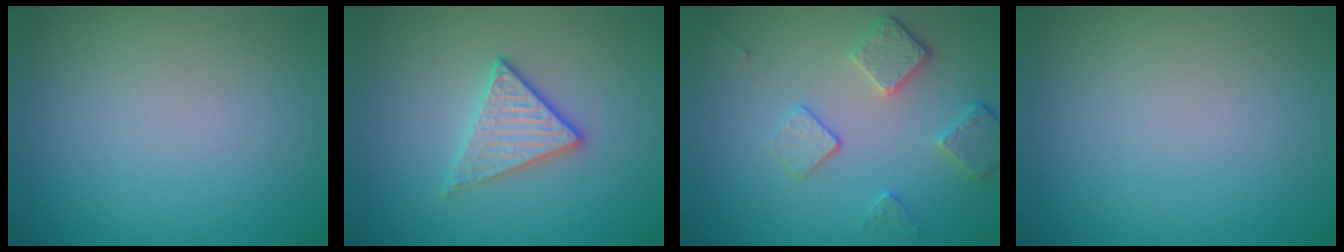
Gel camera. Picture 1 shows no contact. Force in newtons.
{"total": 2.8, "press": 2.6, "slide": 1.1}
{"total": 3.8, "press": 2.9, "slide": 2.5}
{"total": 0.0}